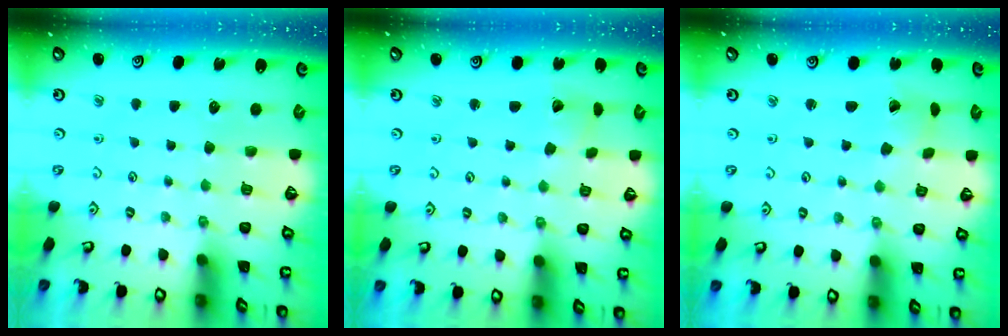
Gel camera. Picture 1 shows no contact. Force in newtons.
{"total": 2.3, "press": 2.3, "slide": 0.3}
{"total": 1.1, "press": 1.0, "slide": 0.1}